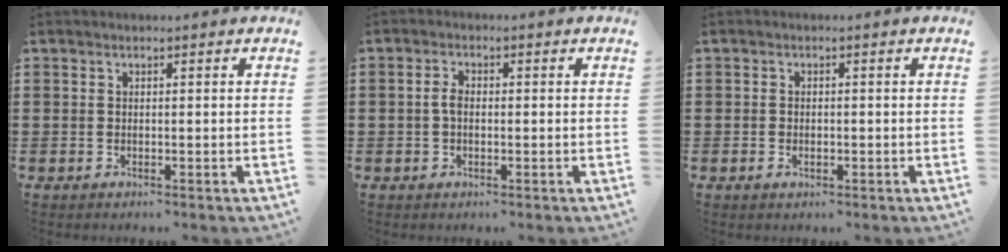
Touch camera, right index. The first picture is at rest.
{"total": 2.1, "force": [-0.3, 1.1, 1.8], "torque": [-0.042, 0.000, -0.008]}
{"total": 1.0, "force": [-0.3, 0.5, 0.7], "torque": [-0.015, -0.001, -0.006]}